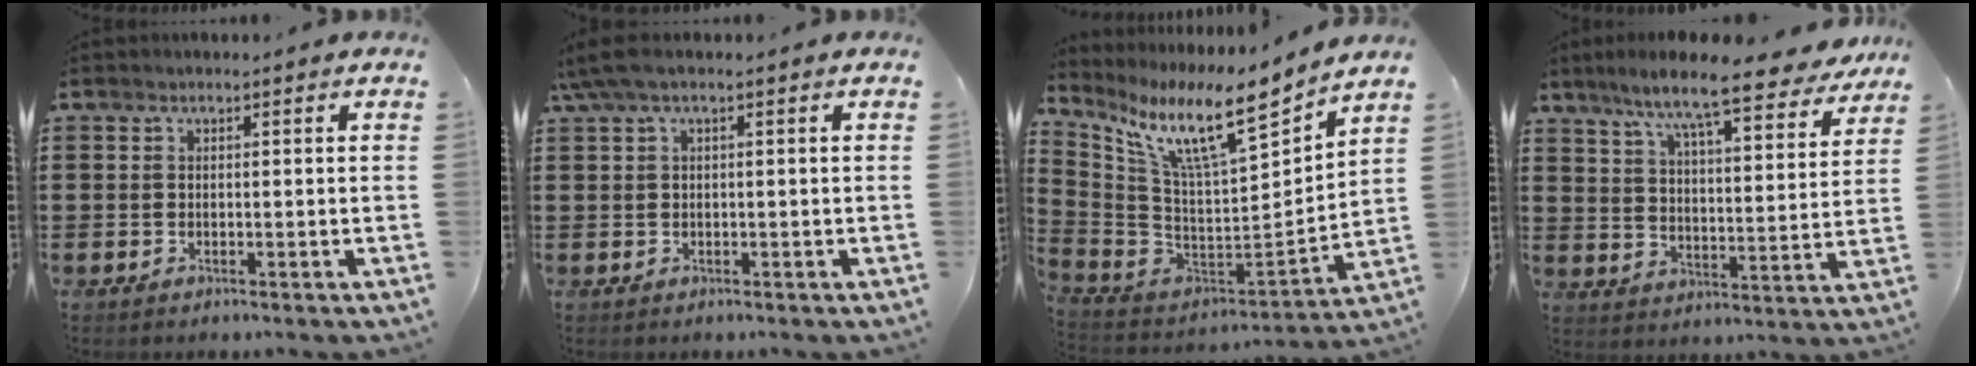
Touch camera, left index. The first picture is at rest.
{"total": 2.4, "force": [0.2, 0.4, 2.3], "torque": [-0.056, -0.007, -0.002]}
{"total": 12.8, "force": [8.4, 2.2, 9.4], "torque": [-0.201, -0.057, 0.137]}
{"total": 10.2, "force": [8.6, 0.3, 5.4], "torque": [-0.126, -0.046, 0.143]}